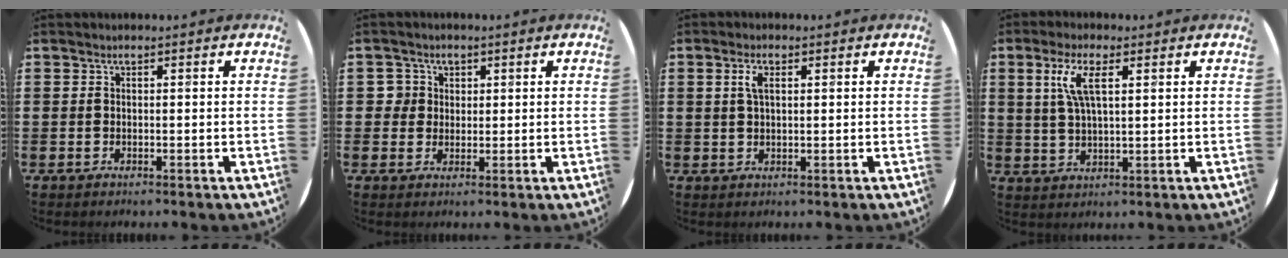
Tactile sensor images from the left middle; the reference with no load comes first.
{"total": 2.6, "force": [1.0, 2.4, 0.4], "torque": [-0.010, 0.006, 0.016]}
{"total": 2.5, "force": [1.0, 1.0, 2.1], "torque": [-0.046, 0.006, 0.017]}
{"total": 5.8, "force": [2.8, 1.6, 4.9], "torque": [-0.104, 0.010, 0.046]}